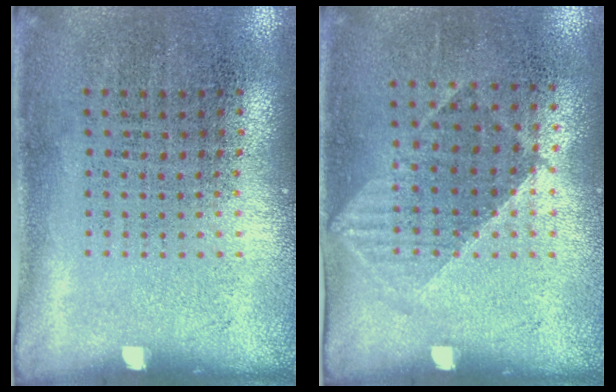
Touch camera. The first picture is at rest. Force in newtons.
{"total": 1.0, "press": 0.9, "slide": 0.6}